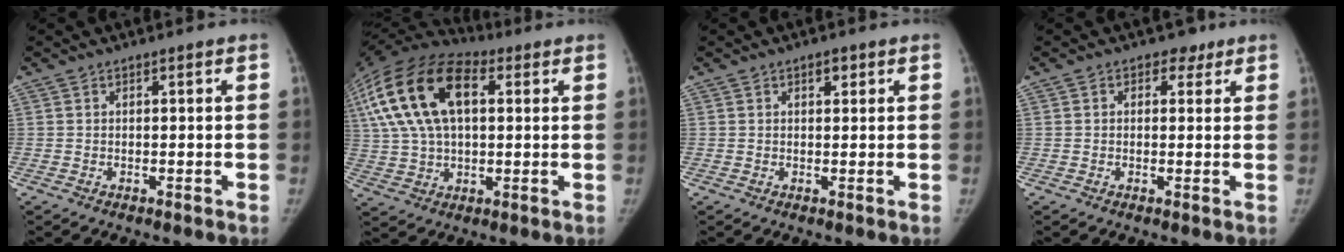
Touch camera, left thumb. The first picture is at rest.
{"total": 22.3, "force": [6.3, 12.4, 17.5], "torque": [-0.348, 0.025, 0.105]}
{"total": 1.8, "force": [1.0, 1.0, 1.1], "torque": [-0.007, -0.002, 0.013]}
{"total": 2.8, "force": [1.4, 2.3, 0.9], "torque": [0.005, -0.003, 0.013]}